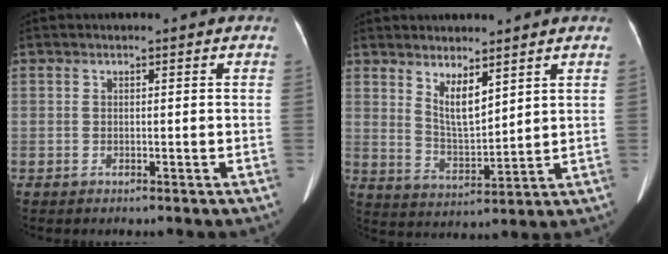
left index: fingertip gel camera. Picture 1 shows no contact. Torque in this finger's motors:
{"motor_torque": [-0.03, -0.11, -0.01, 0.05]}